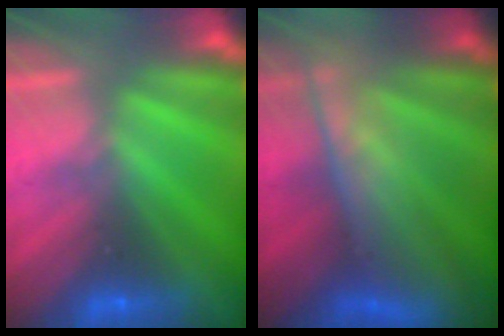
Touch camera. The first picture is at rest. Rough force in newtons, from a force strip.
{"total": 6.8}